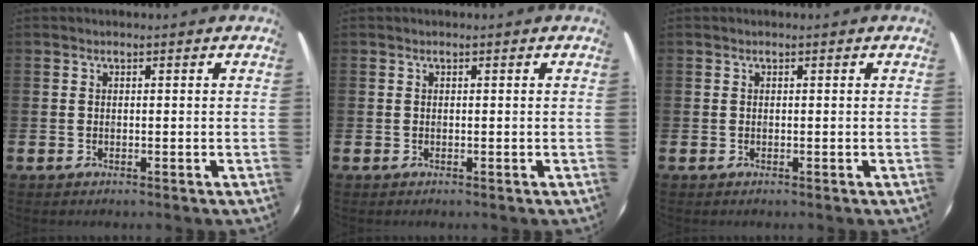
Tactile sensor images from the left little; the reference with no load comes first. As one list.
[{"total": 0.0}, {"total": 0.0}]